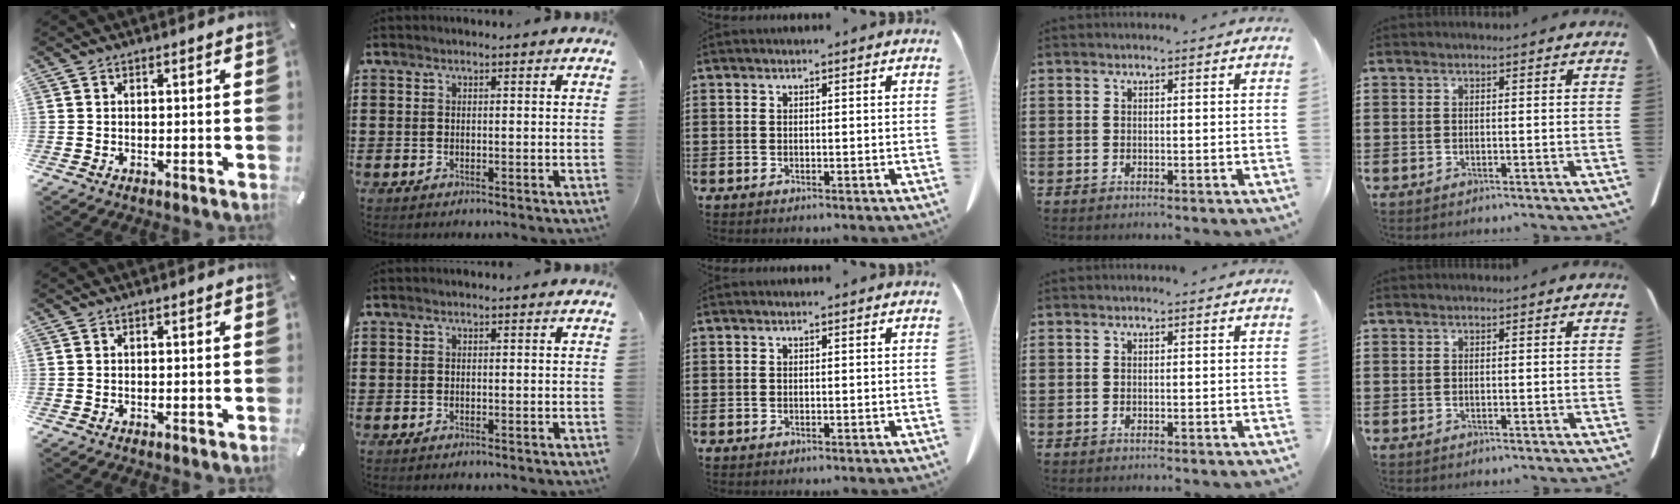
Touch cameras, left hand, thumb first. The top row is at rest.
{}